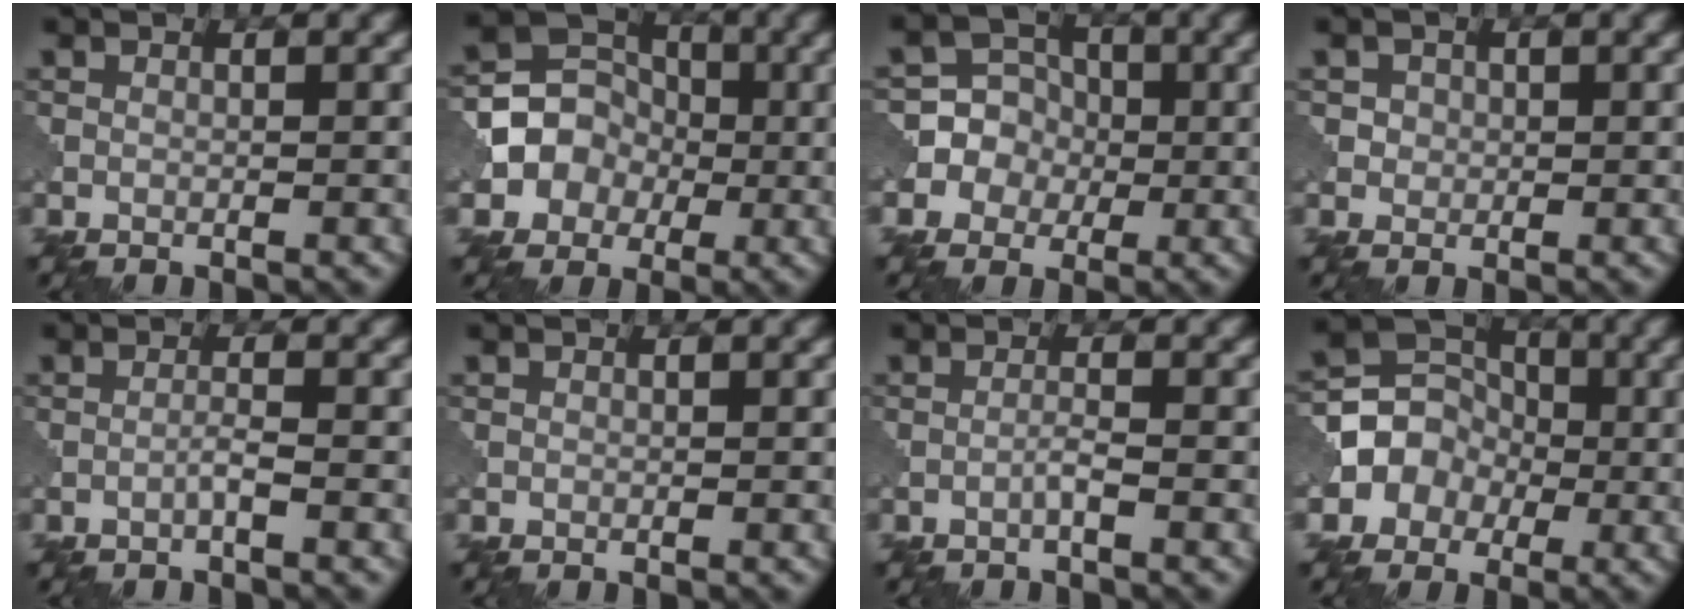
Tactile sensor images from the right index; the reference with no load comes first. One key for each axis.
{"total": 5.7, "fx": -1.0, "fy": 5.2, "fz": 2.2, "tx": -0.012, "ty": 0.006, "tz": -0.038}
{"total": 6.7, "fx": -0.7, "fy": 6.5, "fz": 1.7, "tx": -0.027, "ty": 0.033, "tz": -0.044}
{"total": 1.5, "fx": 0.4, "fy": 1.3, "fz": 0.3, "tx": -0.003, "ty": -0.003, "tz": 0.018}
{"total": 1.3, "fx": -0.6, "fy": 0.0, "fz": 1.1, "tx": -0.018, "ty": 0.008, "tz": -0.016}
{"total": 0.0}
{"total": 1.2, "fx": -0.6, "fy": 0.0, "fz": 1.1, "tx": -0.018, "ty": 0.008, "tz": -0.016}
{"total": 5.1, "fx": -1.0, "fy": 4.6, "fz": 1.9, "tx": -0.008, "ty": 0.009, "tz": -0.036}